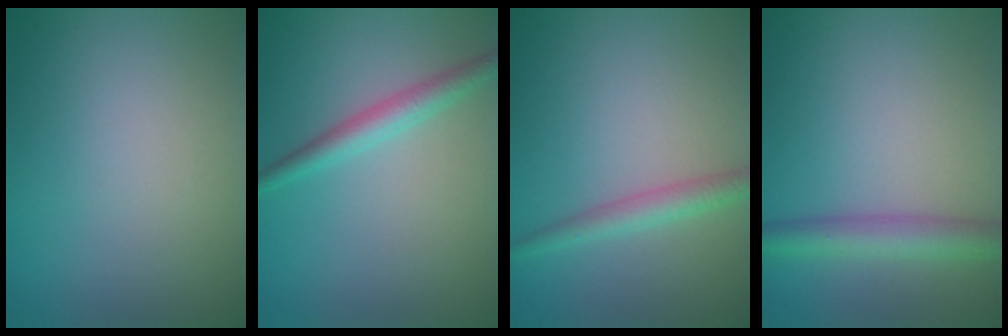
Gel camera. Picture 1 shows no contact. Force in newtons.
{"total": 2.4, "press": 2.4, "slide": 0.1}
{"total": 2.3, "press": 2.3, "slide": 0.1}
{"total": 3.6, "press": 3.6, "slide": 0.1}